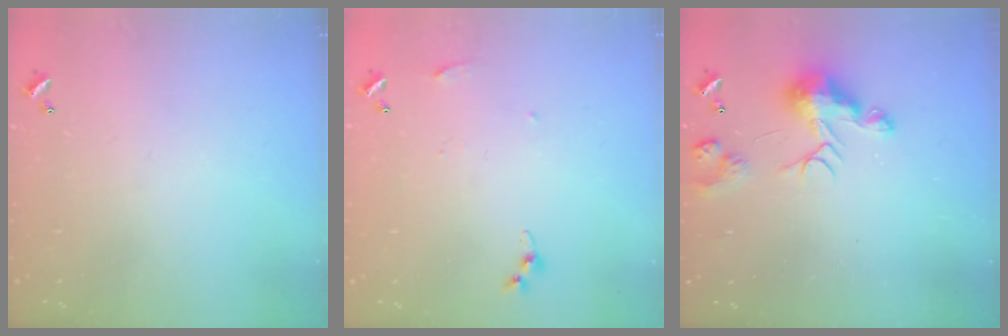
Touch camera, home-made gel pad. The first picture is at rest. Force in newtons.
{"total": 5.1, "press": 5.0, "slide": 0.6}
{"total": 8.7, "press": 8.6, "slide": 0.2}